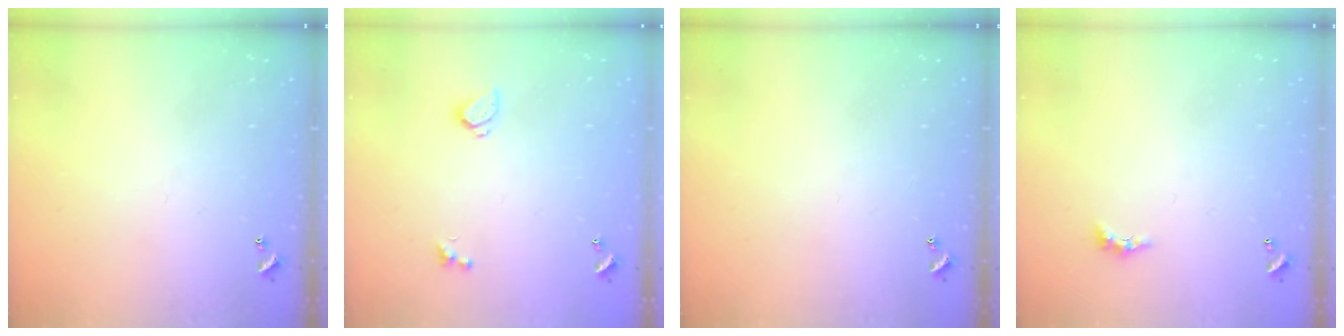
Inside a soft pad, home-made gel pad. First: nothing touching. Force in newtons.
{"total": 0.8, "press": 0.6, "slide": 0.4}
{"total": 0.0}
{"total": 2.2, "press": 2.2, "slide": 0.6}